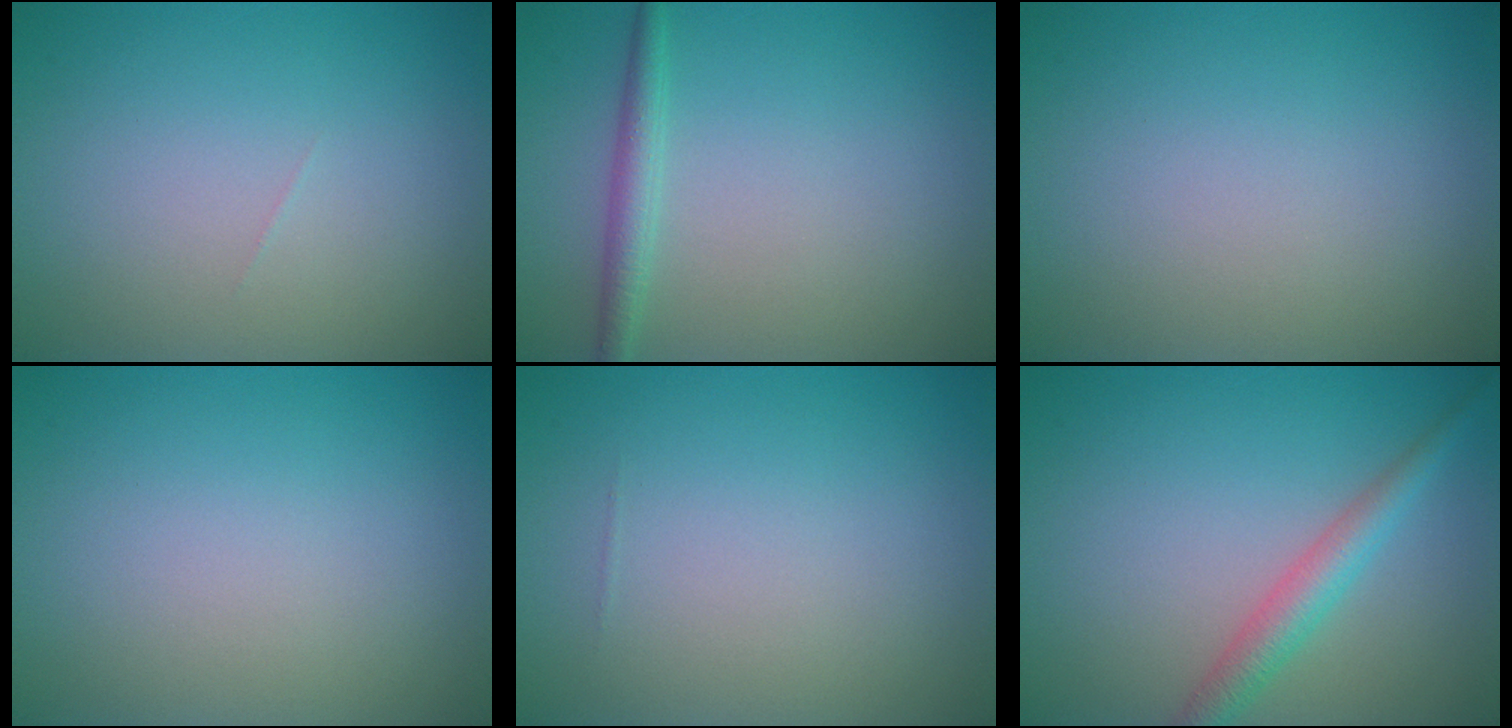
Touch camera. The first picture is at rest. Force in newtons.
{"total": 1.9, "press": 1.9, "slide": 0.0}
{"total": 0.0}
{"total": 0.0}
{"total": 0.0}
{"total": 2.9, "press": 2.9, "slide": 0.1}